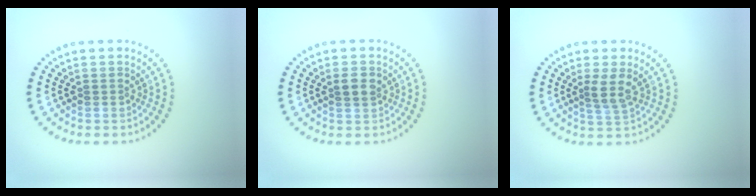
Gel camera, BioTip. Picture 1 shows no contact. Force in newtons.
{"total": 1.8, "press": 1.7, "slide": 0.6}
{"total": 2.0, "press": 1.6, "slide": 1.3}